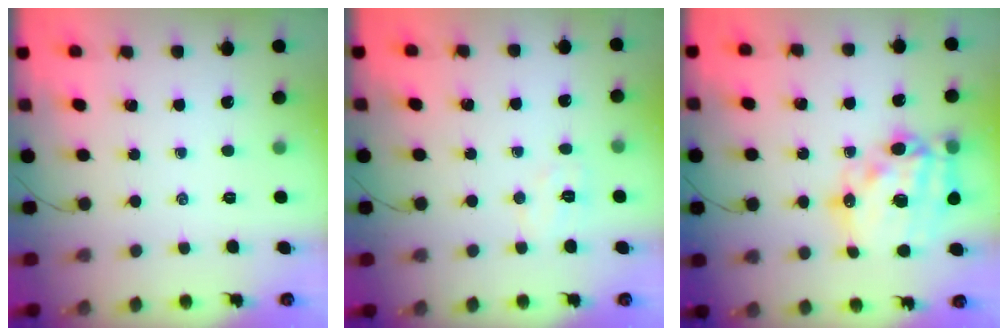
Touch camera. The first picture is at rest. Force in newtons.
{"total": 4.4, "press": 4.3, "slide": 1.0}
{"total": 20.8, "press": 20.3, "slide": 4.6}